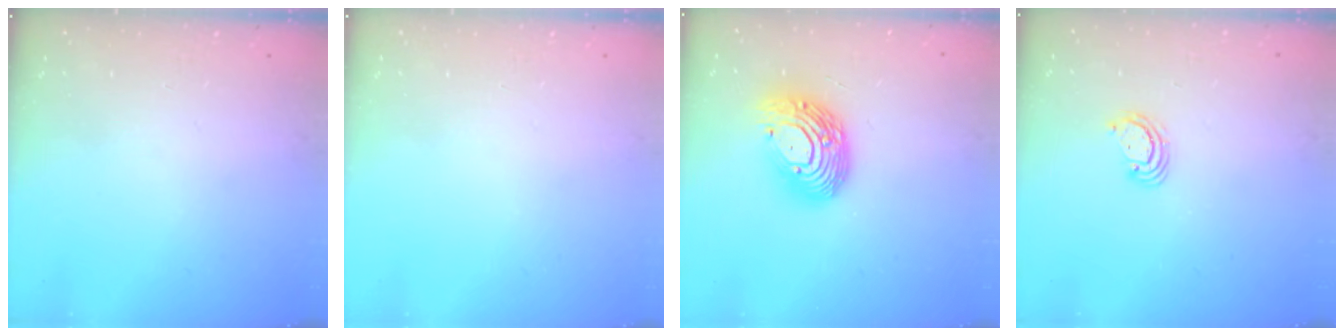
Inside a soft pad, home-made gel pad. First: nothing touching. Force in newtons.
{"total": 0.0}
{"total": 16.4, "press": 16.4, "slide": 1.2}
{"total": 2.5, "press": 2.5, "slide": 0.3}